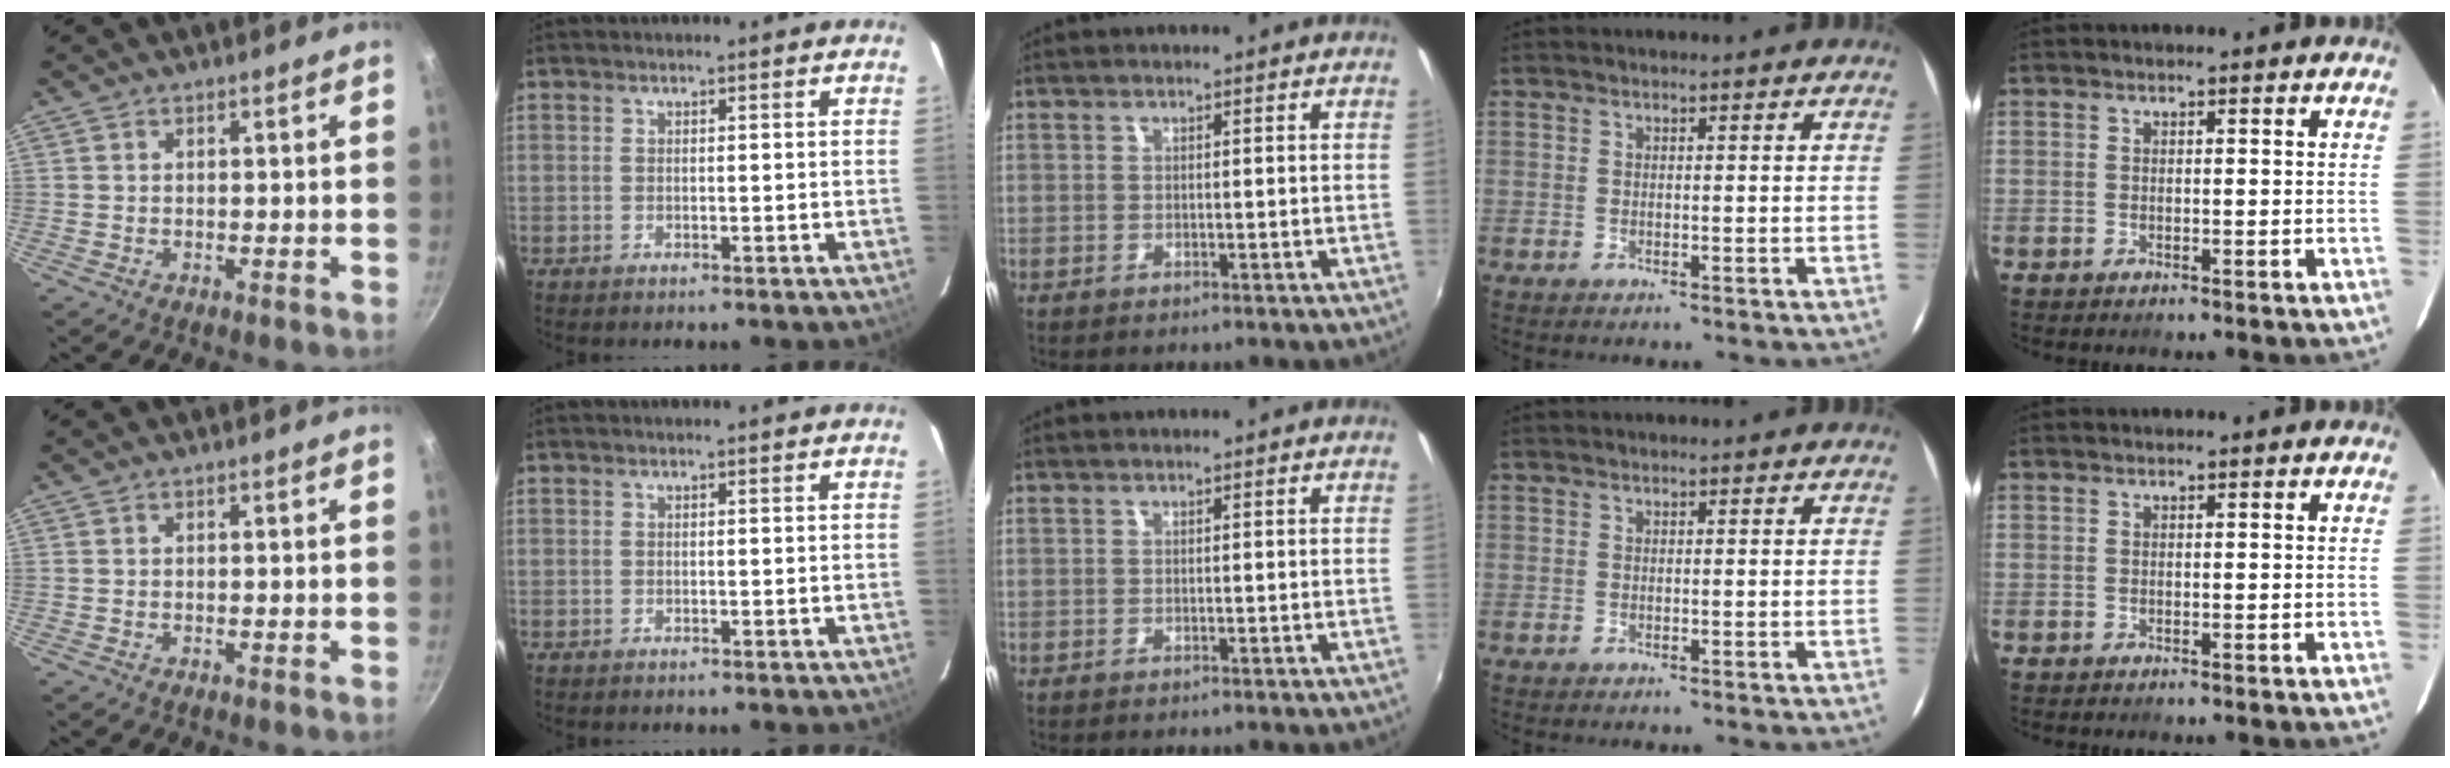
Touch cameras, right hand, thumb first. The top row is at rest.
{}